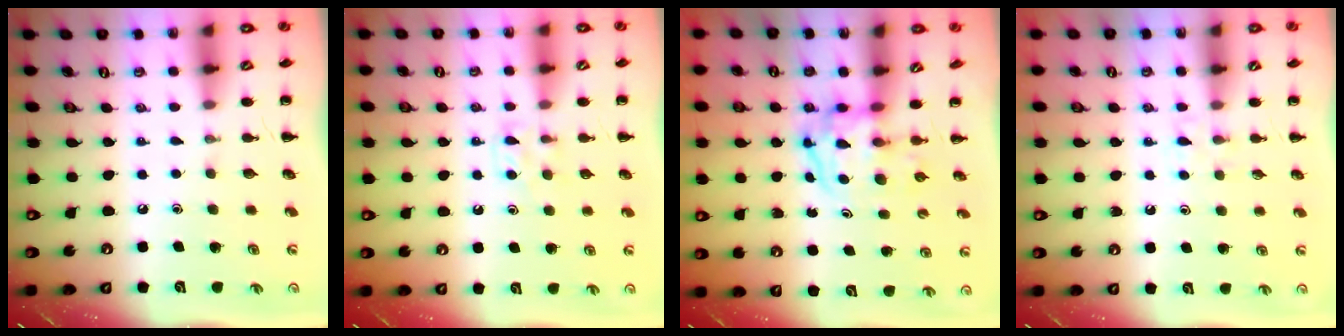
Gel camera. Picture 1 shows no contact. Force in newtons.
{"total": 3.9, "press": 3.8, "slide": 1.1}
{"total": 3.8, "press": 3.7, "slide": 0.5}
{"total": 2.2, "press": 2.0, "slide": 1.0}